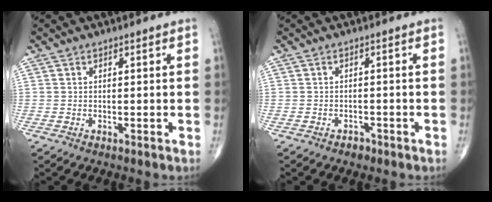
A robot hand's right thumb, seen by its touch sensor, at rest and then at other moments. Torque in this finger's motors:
{"motor_torque": [1.43, 0.15, 0.02, -0.24, -0.03]}